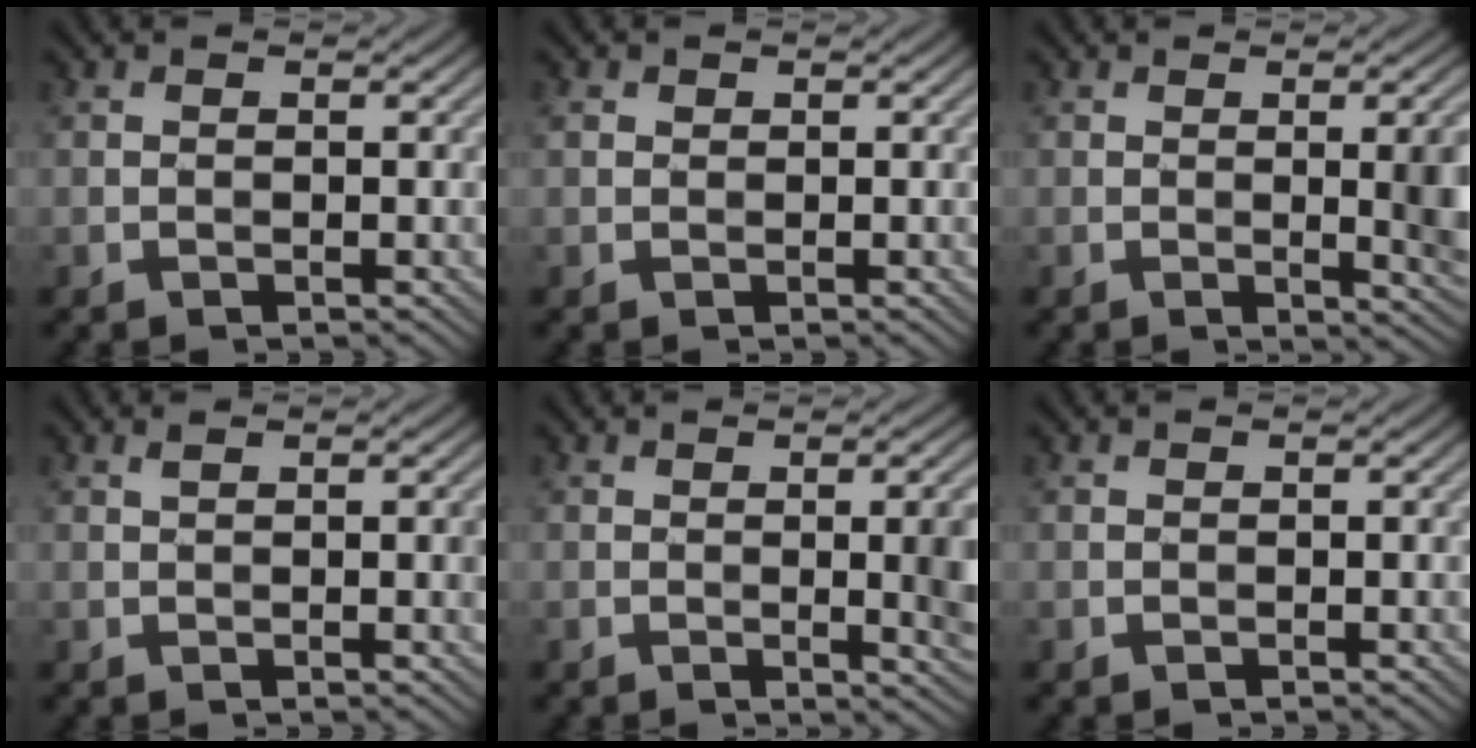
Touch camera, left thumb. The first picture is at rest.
{"total": 1.0, "force": [0.5, 0.8, 0.5], "torque": [-0.011, 0.003, 0.009]}
{"total": 7.8, "force": [-0.1, 2.1, 7.5], "torque": [-0.093, 0.002, 0.001]}
{"total": 2.2, "force": [0.5, 0.4, 2.1], "torque": [-0.035, 0.004, 0.011]}
{"total": 7.0, "force": [-0.3, 1.9, 6.7], "torque": [-0.089, -0.004, 0.001]}
{"total": 0.0}